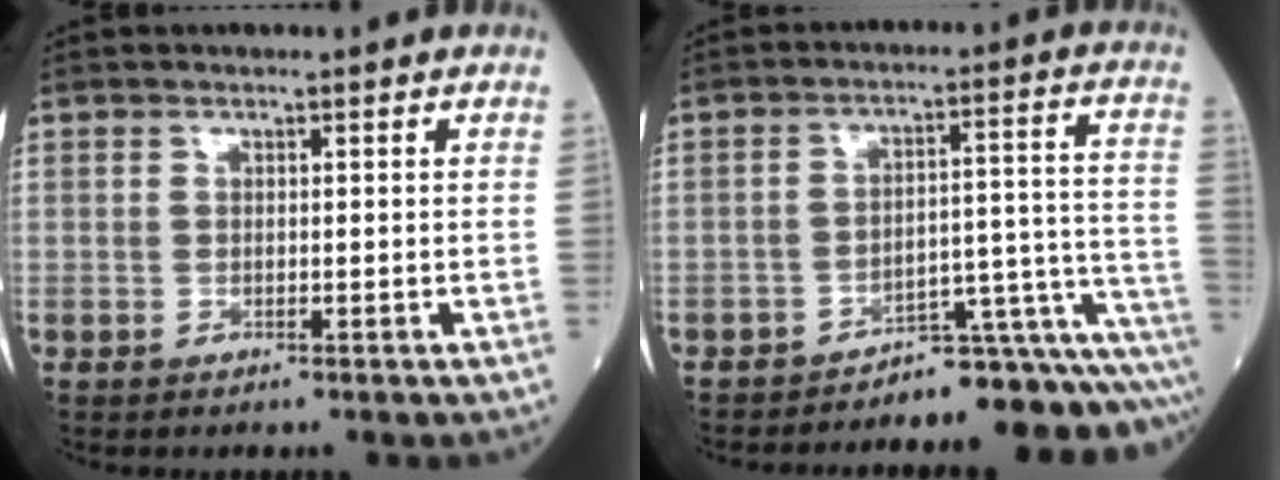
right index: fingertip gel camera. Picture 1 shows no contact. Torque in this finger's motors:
{"motor_torque": [0.53, -1.36, 0.28, 0.03]}